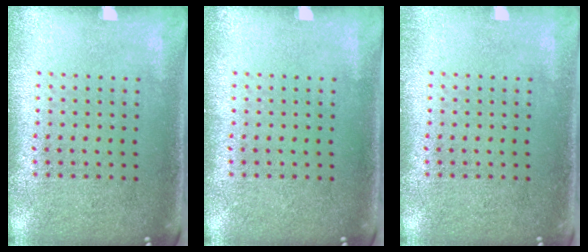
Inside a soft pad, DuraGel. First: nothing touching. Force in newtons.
{"total": 0.0}
{"total": 0.8, "press": 0.8, "slide": 0.0}